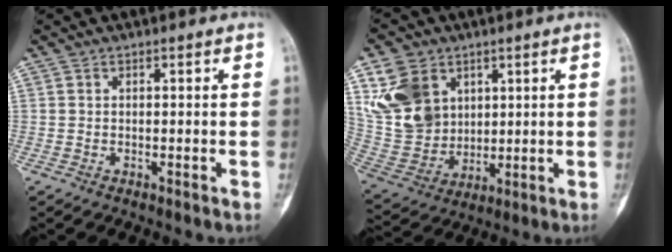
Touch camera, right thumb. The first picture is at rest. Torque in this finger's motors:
{"motor_torque": [-0.53, 1.00, 0.61, 0.31, 0.12]}